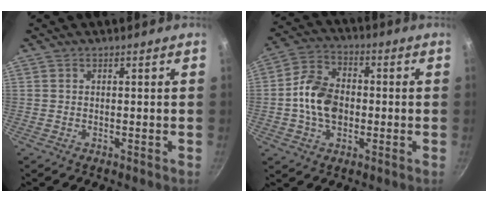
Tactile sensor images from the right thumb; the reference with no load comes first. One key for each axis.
{"total": 11.3, "fx": -1.0, "fy": 8.0, "fz": 7.8, "tx": -0.124, "ty": 0.021, "tz": -0.031}